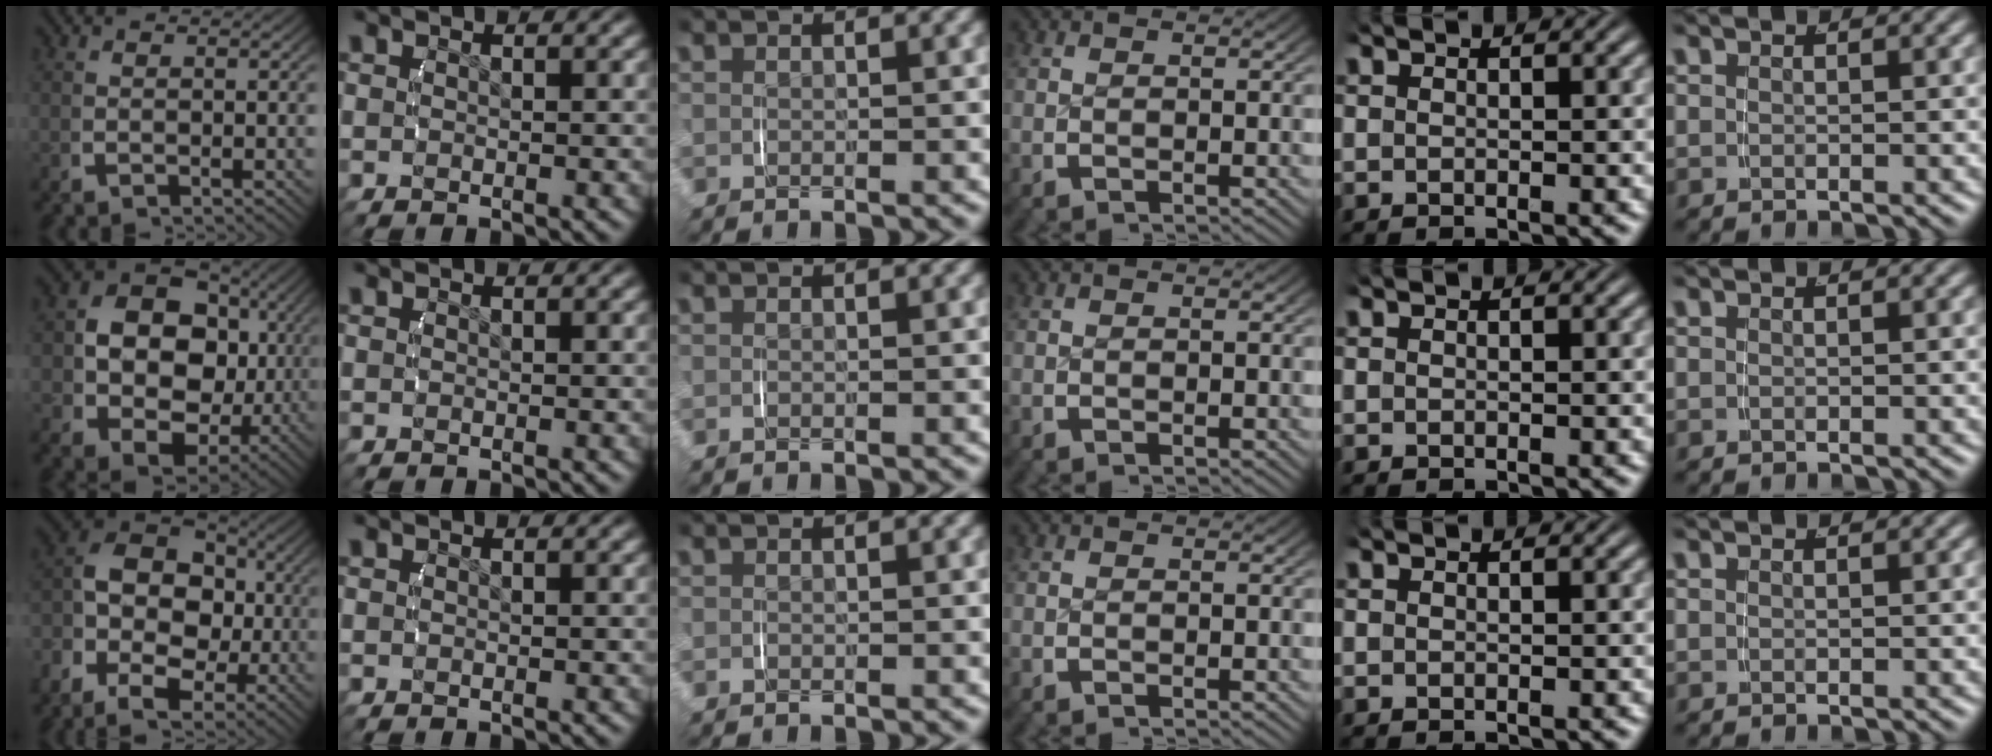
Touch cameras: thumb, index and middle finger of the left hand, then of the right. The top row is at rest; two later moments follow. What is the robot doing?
{"motion": "lift_and_place", "object": "backpack"}